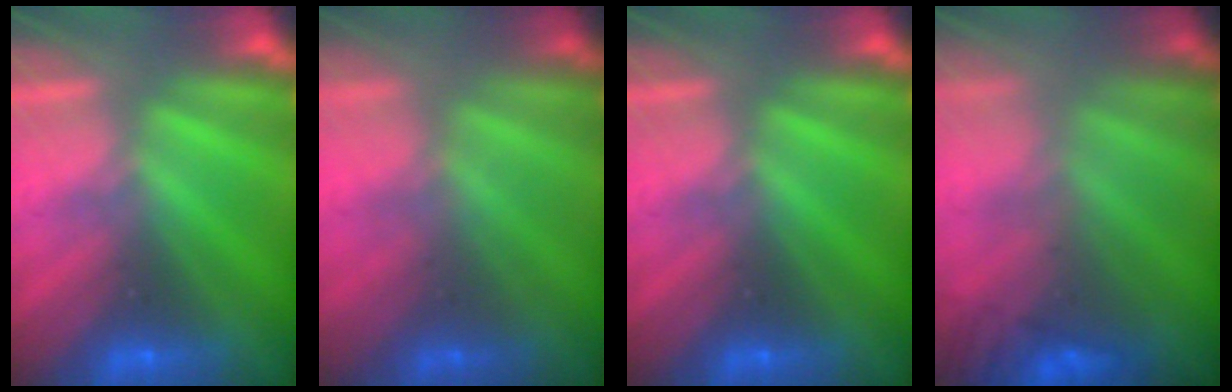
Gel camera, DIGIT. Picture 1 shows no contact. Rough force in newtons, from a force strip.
{"total": 1.2}
{"total": 0.0}
{"total": 3.6}